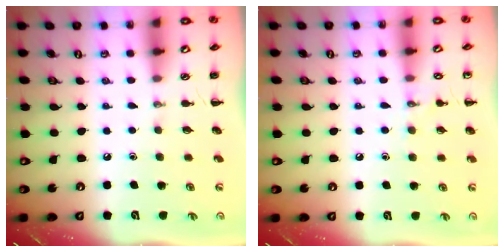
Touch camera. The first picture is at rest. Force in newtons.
{"total": 7.2, "press": 6.8, "slide": 2.1}